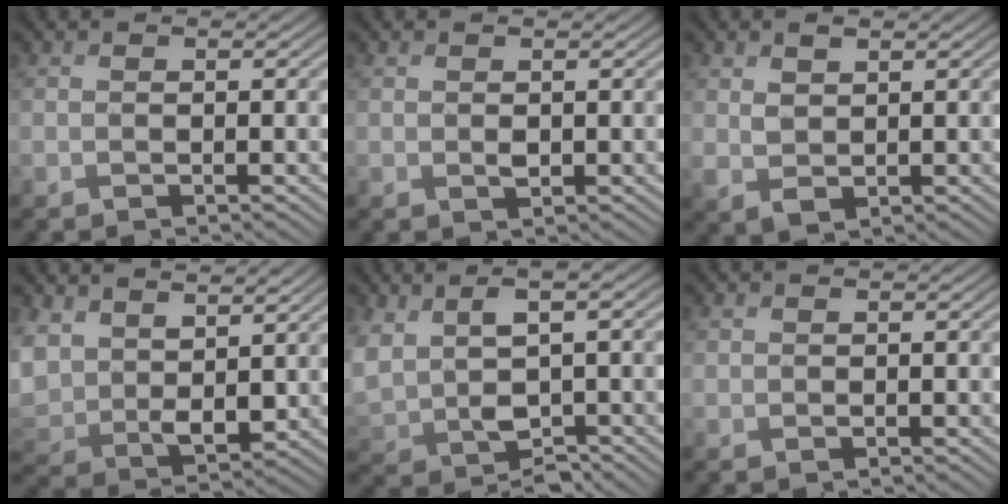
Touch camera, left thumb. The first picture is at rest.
{"total": 0.9, "force": [0.4, 0.6, 0.6], "torque": [-0.013, -0.002, 0.009]}
{"total": 3.0, "force": [1.2, 1.8, 1.9], "torque": [-0.043, -0.004, 0.027]}
{"total": 8.5, "force": [4.2, 5.5, 4.9], "torque": [-0.150, -0.014, 0.093]}
{"total": 8.8, "force": [1.2, 5.3, 6.9], "torque": [-0.179, -0.018, 0.029]}
{"total": 0.7, "force": [0.4, 0.6, 0.1], "torque": [-0.002, -0.003, 0.010]}